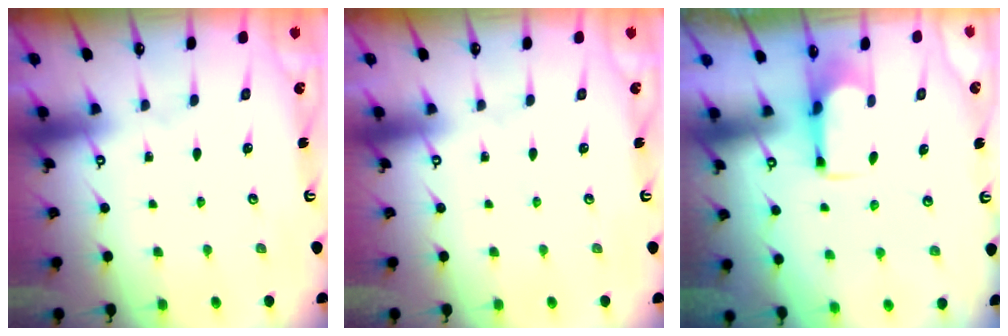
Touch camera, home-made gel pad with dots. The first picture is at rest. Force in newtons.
{"total": 0.0}
{"total": 2.8, "press": 2.6, "slide": 1.0}